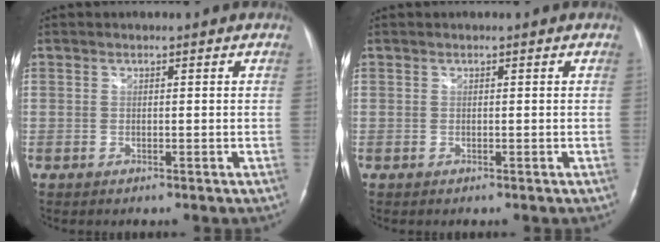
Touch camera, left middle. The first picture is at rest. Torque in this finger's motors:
{"motor_torque": [0.29, -0.25, -0.03, -0.01]}